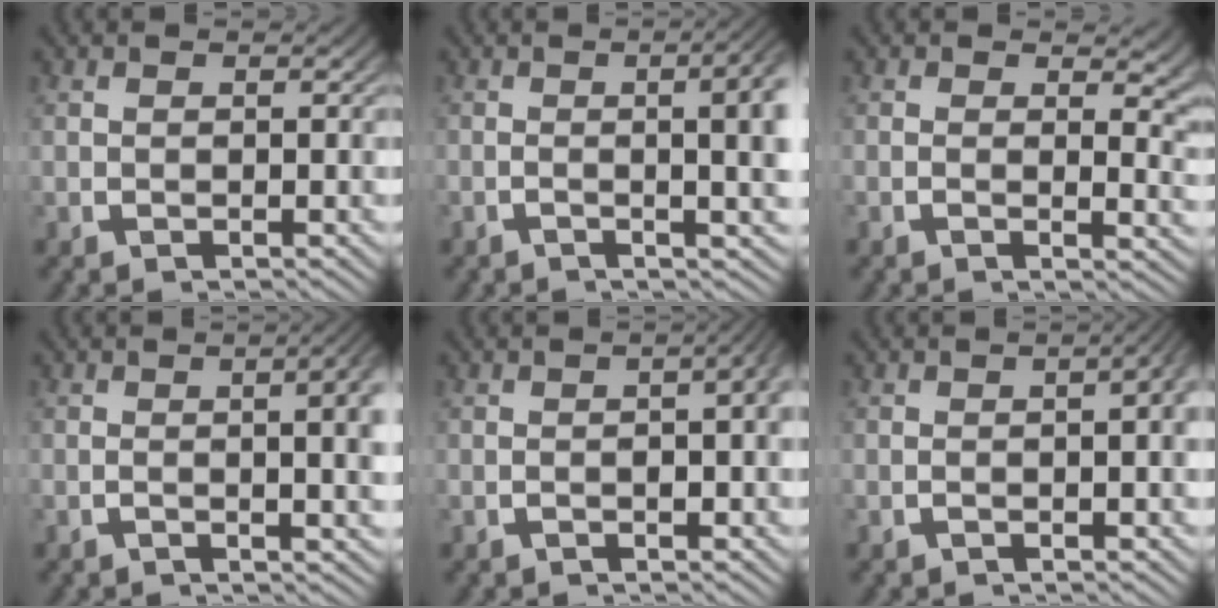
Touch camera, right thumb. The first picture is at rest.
{"total": 7.2, "force": [0.6, 2.7, 6.7], "torque": [-0.065, 0.020, -0.009]}
{"total": 2.6, "force": [1.4, 0.9, 2.0], "torque": [-0.014, -0.011, 0.012]}
{"total": 5.7, "force": [0.1, 2.0, 5.4], "torque": [-0.053, 0.014, -0.011]}
{"total": 4.7, "force": [-0.1, 2.3, 4.1], "torque": [-0.035, 0.019, -0.018]}
{"total": 4.3, "force": [0.0, 1.8, 3.9], "torque": [-0.038, 0.019, -0.016]}